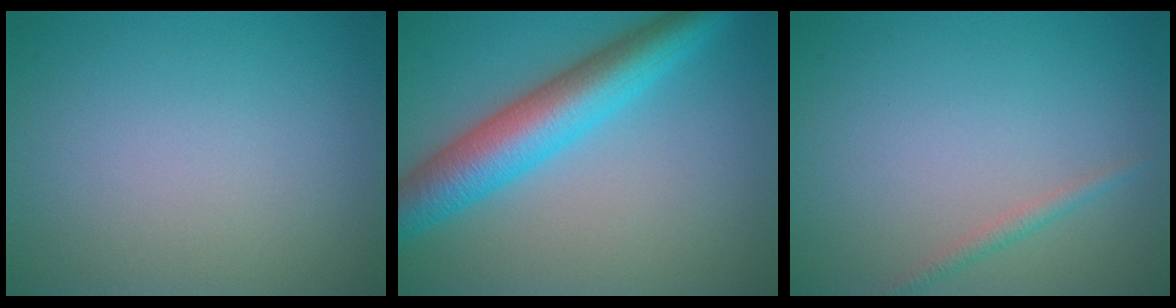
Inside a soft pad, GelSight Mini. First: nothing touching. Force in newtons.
{"total": 7.5, "press": 7.5, "slide": 0.1}
{"total": 1.1, "press": 1.1, "slide": 0.0}